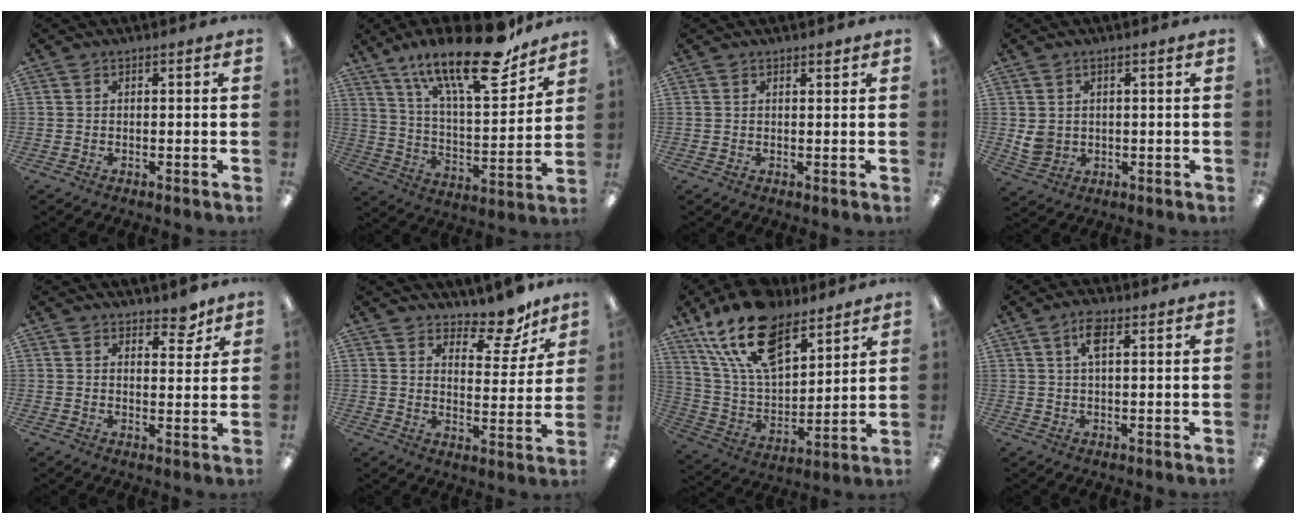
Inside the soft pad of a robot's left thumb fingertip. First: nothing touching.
{"total": 24.0, "force": [16.5, 7.4, 15.7], "torque": [-0.253, -0.100, 0.275]}
{"total": 1.2, "force": [1.0, 0.4, 0.3], "torque": [0.001, -0.004, 0.018]}
{"total": 4.1, "force": [1.3, 3.5, 1.7], "torque": [-0.019, 0.000, 0.026]}
{"total": 4.8, "force": [4.0, 2.1, 1.6], "torque": [0.000, -0.028, 0.066]}
{"total": 10.1, "force": [8.5, 3.9, 3.8], "torque": [-0.041, -0.068, 0.150]}
{"total": 19.8, "force": [13.3, 9.7, 10.9], "torque": [-0.214, -0.060, 0.243]}
{"total": 4.9, "force": [2.2, 2.0, 3.9], "torque": [-0.077, 0.005, 0.035]}